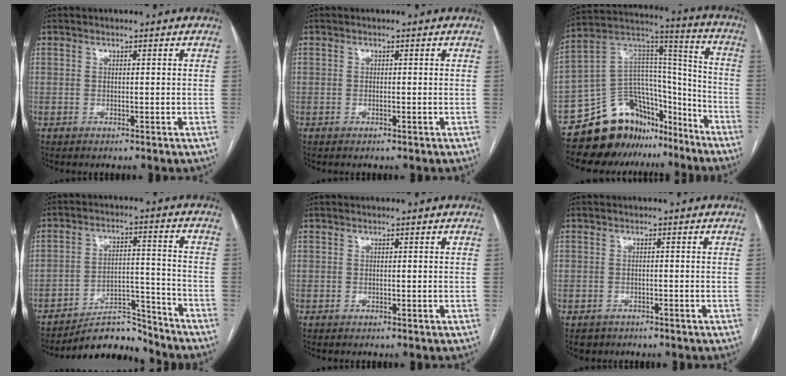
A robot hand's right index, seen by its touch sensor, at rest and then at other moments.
{"total": 0.0}
{"total": 16.5, "force": [-13.3, 8.9, 4.1], "torque": [-0.050, 0.095, -0.219]}
{"total": 8.3, "force": [-8.1, 1.9, 0.8], "torque": [-0.003, 0.039, -0.133]}
{"total": 0.0}
{"total": 2.4, "force": [-1.6, 1.8, 0.0], "torque": [-0.005, 0.005, -0.022]}